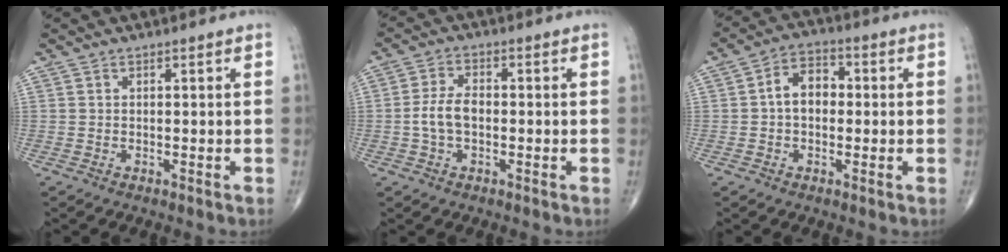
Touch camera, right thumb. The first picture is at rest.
{"total": 5.4, "force": [-0.8, 3.2, 4.3], "torque": [-0.092, 0.017, -0.019]}
{"total": 6.8, "force": [0.0, 4.8, 4.9], "torque": [-0.064, 0.022, -0.011]}